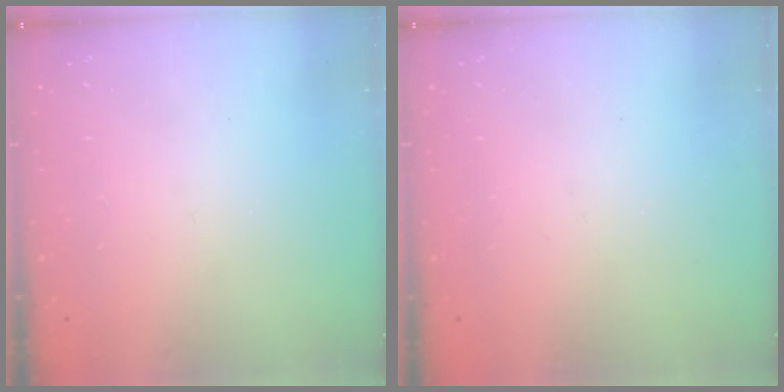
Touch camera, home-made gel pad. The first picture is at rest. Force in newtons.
{"total": 0.0}